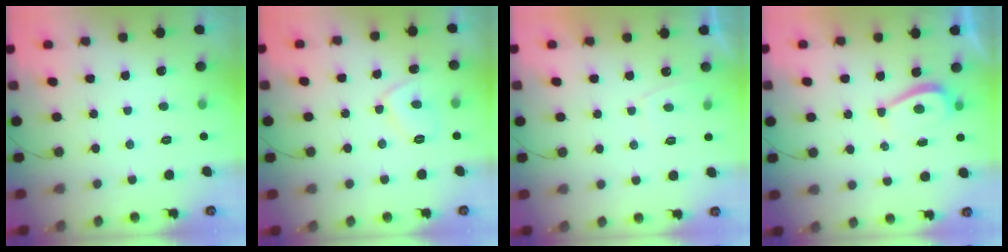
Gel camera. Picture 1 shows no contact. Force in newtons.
{"total": 6.8, "press": 6.7, "slide": 0.9}
{"total": 1.3, "press": 1.1, "slide": 0.6}
{"total": 4.3, "press": 4.3, "slide": 0.6}